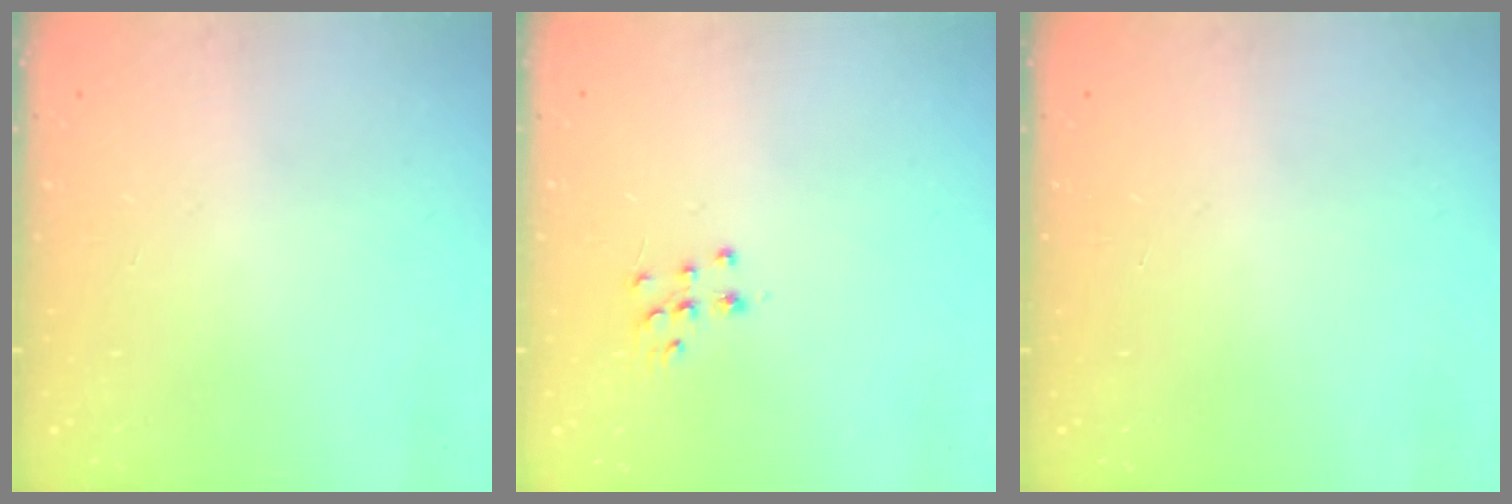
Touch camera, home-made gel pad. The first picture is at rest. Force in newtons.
{"total": 7.0, "press": 7.0, "slide": 0.3}
{"total": 0.0}